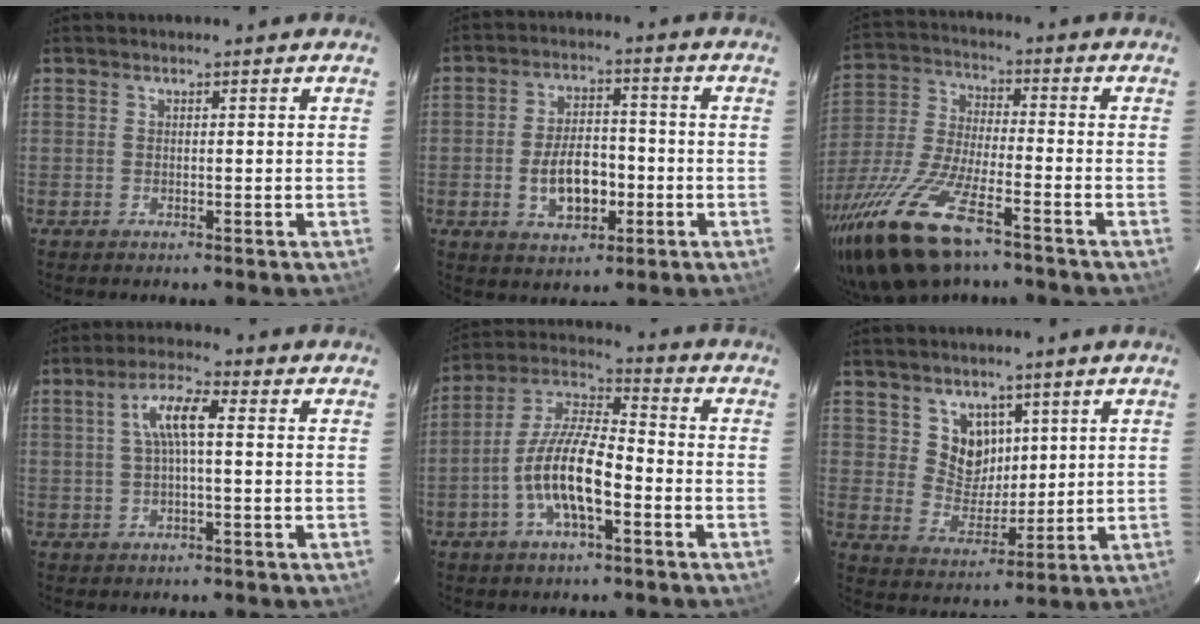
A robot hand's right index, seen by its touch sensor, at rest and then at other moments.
{"total": 9.1, "force": [-2.4, 5.1, 7.2], "torque": [-0.139, 0.012, -0.030]}
{"total": 20.6, "force": [-13.6, 6.4, 14.0], "torque": [-0.309, -0.049, -0.260]}
{"total": 6.1, "force": [0.7, 1.3, 5.9], "torque": [-0.113, 0.013, 0.015]}
{"total": 12.4, "force": [-4.5, 3.7, 11.0], "torque": [-0.224, 0.003, -0.088]}
{"total": 7.3, "force": [3.8, 6.0, 2.0], "torque": [-0.031, -0.003, 0.079]}